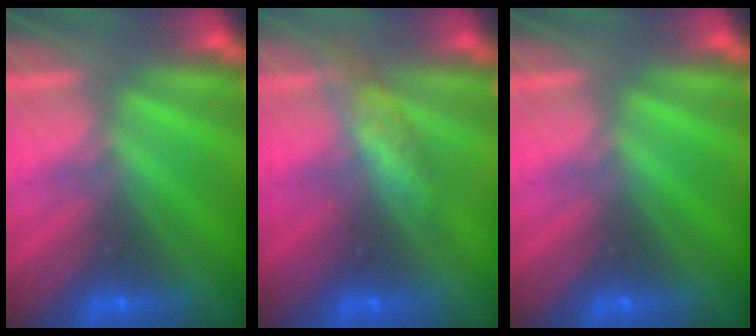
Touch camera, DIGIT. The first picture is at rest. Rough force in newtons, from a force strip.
{"total": 2.7}
{"total": 0.0}